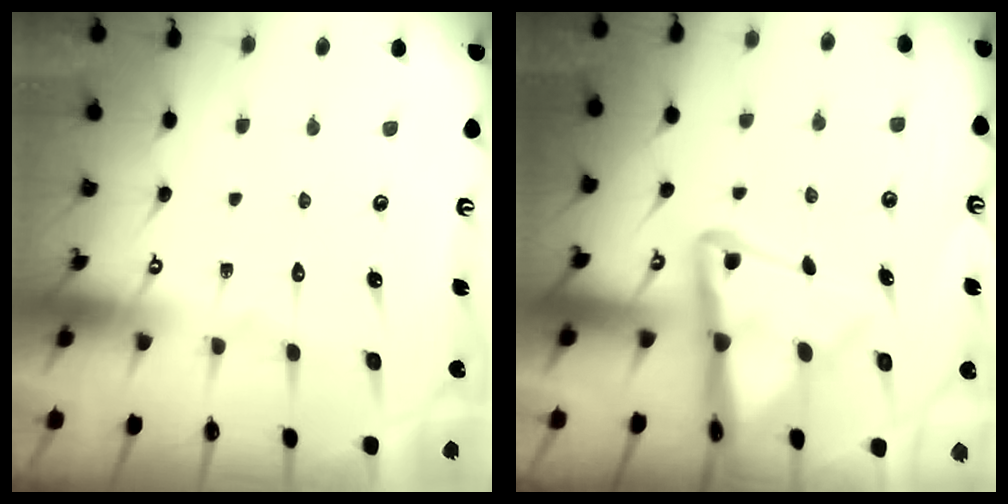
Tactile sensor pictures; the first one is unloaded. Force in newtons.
{"total": 9.3, "press": 9.2, "slide": 0.9}